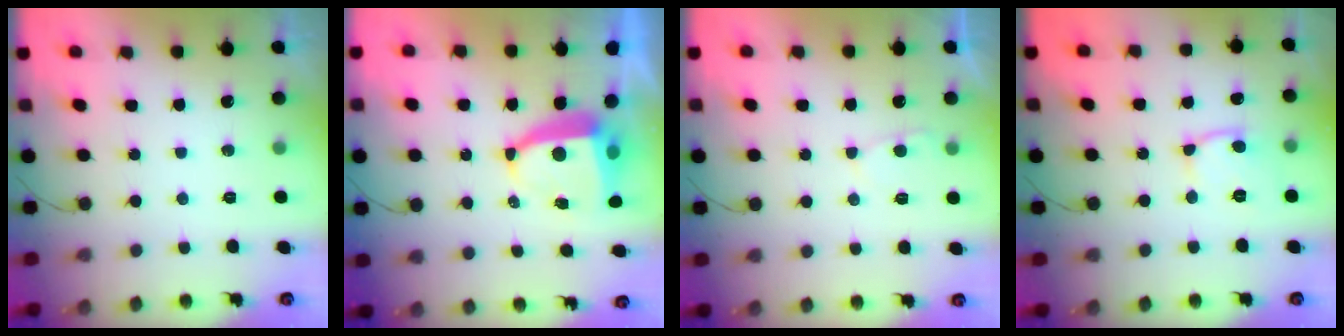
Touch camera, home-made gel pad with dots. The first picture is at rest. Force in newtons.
{"total": 8.3, "press": 8.3, "slide": 1.0}
{"total": 3.1, "press": 3.1, "slide": 0.4}
{"total": 9.3, "press": 9.2, "slide": 1.2}